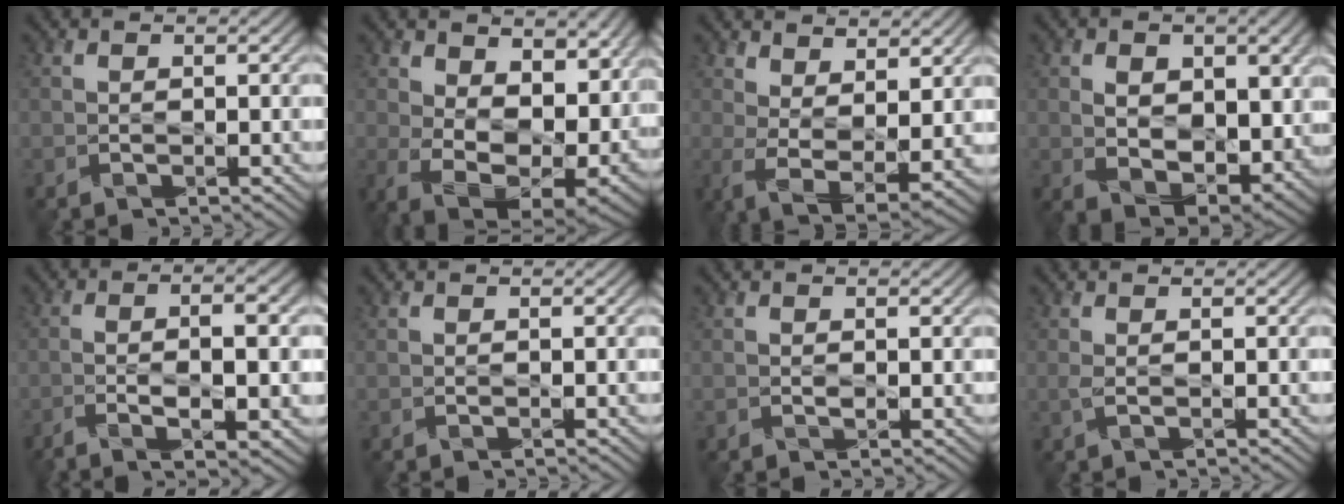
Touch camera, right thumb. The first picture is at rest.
{"total": 15.2, "force": [3.2, 9.7, 11.3], "torque": [-0.208, -0.031, 0.087]}
{"total": 7.0, "force": [3.4, 3.0, 5.4], "torque": [-0.120, -0.011, 0.063]}
{"total": 9.4, "force": [1.1, 6.2, 6.9], "torque": [-0.125, -0.017, 0.025]}
{"total": 8.5, "force": [-3.0, 2.2, 7.7], "torque": [-0.129, -0.006, -0.043]}
{"total": 0.0}
{"total": 0.8, "force": [0.1, 0.5, 0.7], "torque": [-0.012, -0.002, 0.000]}
{"total": 0.8, "force": [0.1, 0.2, 0.8], "torque": [-0.024, 0.000, -0.001]}